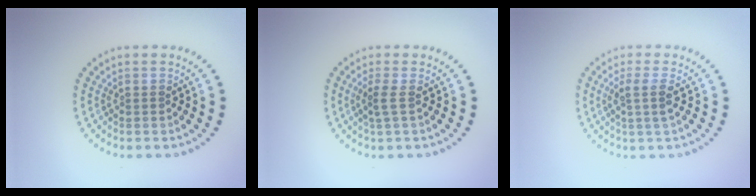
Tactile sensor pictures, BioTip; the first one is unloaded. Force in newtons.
{"total": 1.6, "press": 1.1, "slide": 1.1}
{"total": 2.0, "press": 1.5, "slide": 1.2}